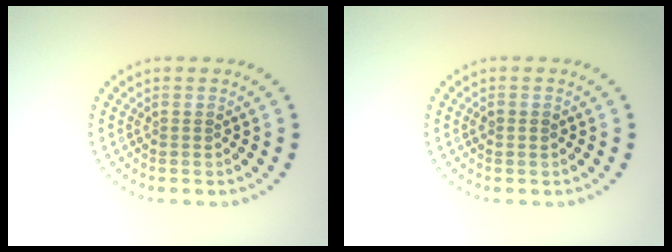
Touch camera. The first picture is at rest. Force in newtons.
{"total": 1.0, "press": 1.0, "slide": 0.1}